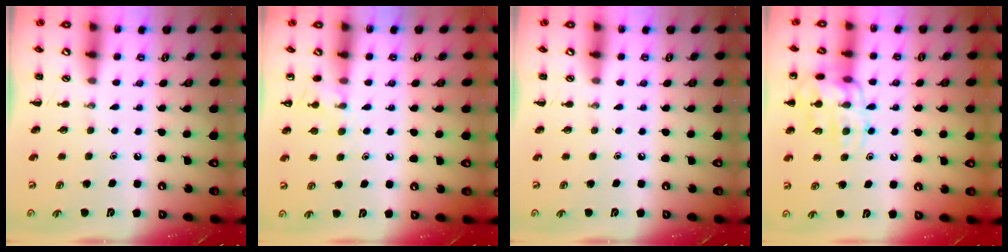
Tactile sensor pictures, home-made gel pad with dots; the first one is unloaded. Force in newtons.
{"total": 7.1, "press": 6.7, "slide": 2.3}
{"total": 0.0}
{"total": 13.6, "press": 13.5, "slide": 1.4}